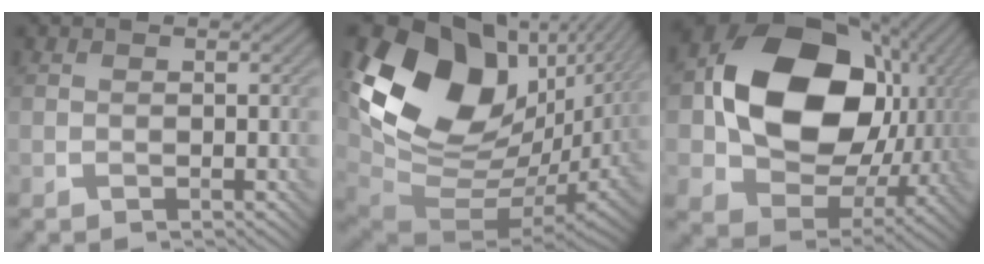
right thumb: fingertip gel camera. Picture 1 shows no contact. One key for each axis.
{"total": 18.6, "fx": 5.5, "fy": 12.6, "fz": 12.6, "tx": -0.256, "ty": -0.019, "tz": 0.122}
{"total": 17.8, "fx": 1.9, "fy": 13.8, "fz": 11.1, "tx": -0.207, "ty": -0.013, "tz": 0.038}